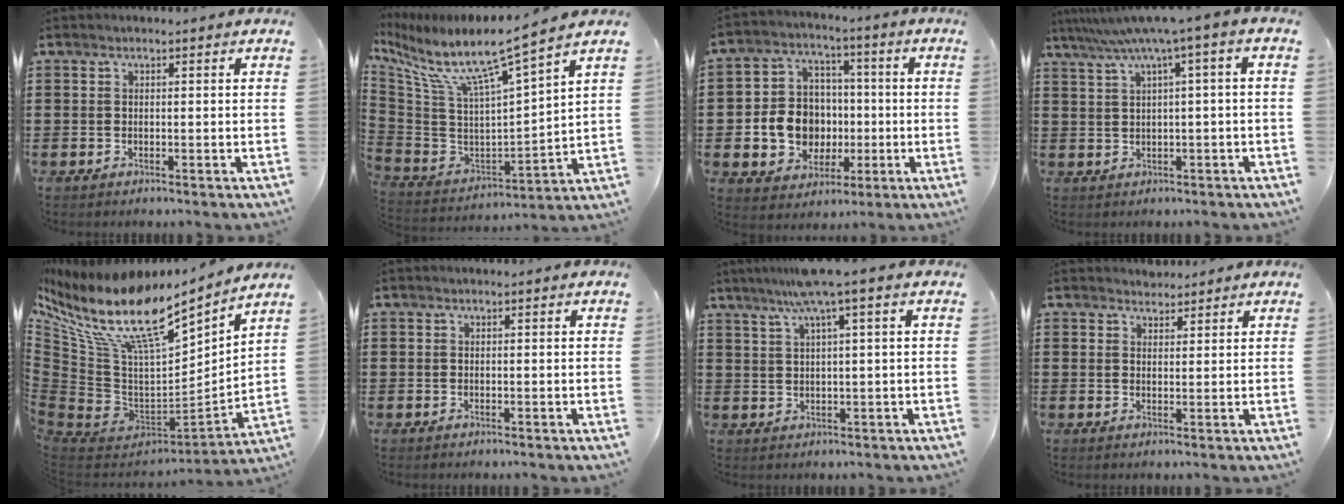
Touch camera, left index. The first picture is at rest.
{"total": 9.2, "force": [6.6, 0.3, 6.5], "torque": [-0.151, -0.062, 0.101]}
{"total": 9.5, "force": [-1.2, 8.6, 3.7], "torque": [-0.089, 0.018, -0.014]}
{"total": 5.1, "force": [1.6, -0.7, 4.8], "torque": [-0.094, -0.022, 0.021]}
{"total": 15.1, "force": [10.2, 4.7, 10.0], "torque": [-0.227, -0.073, 0.170]}
{"total": 0.0}
{"total": 6.0, "force": [3.2, -0.7, 5.0], "torque": [-0.104, 0.001, 0.053]}
{"total": 2.0, "force": [1.9, 0.6, -0.2], "torque": [-0.001, 0.003, 0.036]}